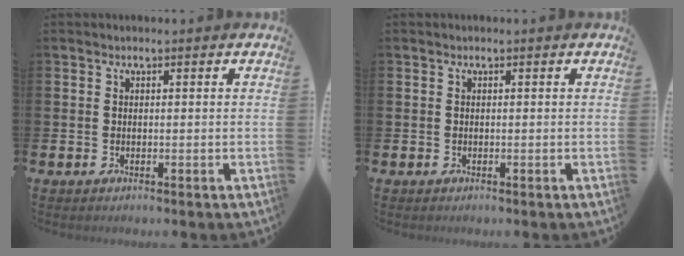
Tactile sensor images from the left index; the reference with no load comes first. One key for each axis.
{"total": 0.0}